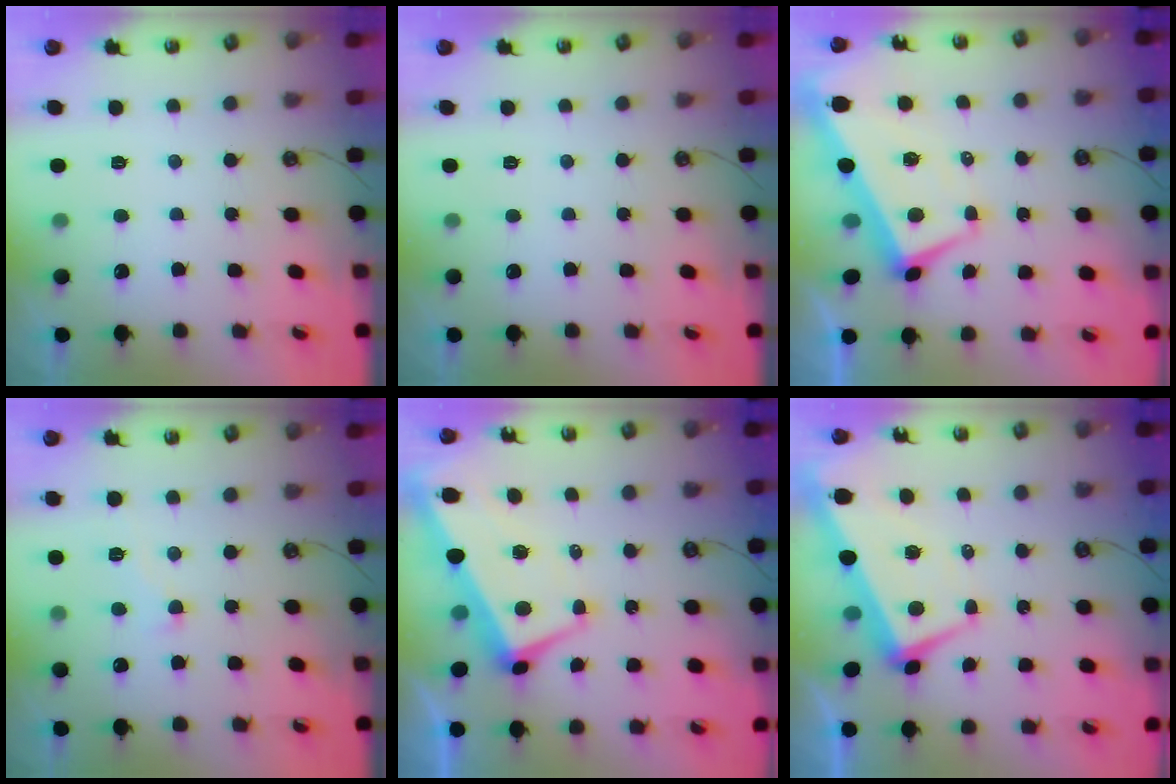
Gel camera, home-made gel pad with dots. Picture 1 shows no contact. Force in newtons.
{"total": 0.0}
{"total": 4.7, "press": 4.6, "slide": 0.9}
{"total": 1.7, "press": 1.4, "slide": 0.8}
{"total": 1.7, "press": 1.1, "slide": 1.3}
{"total": 2.0, "press": 1.6, "slide": 1.2}